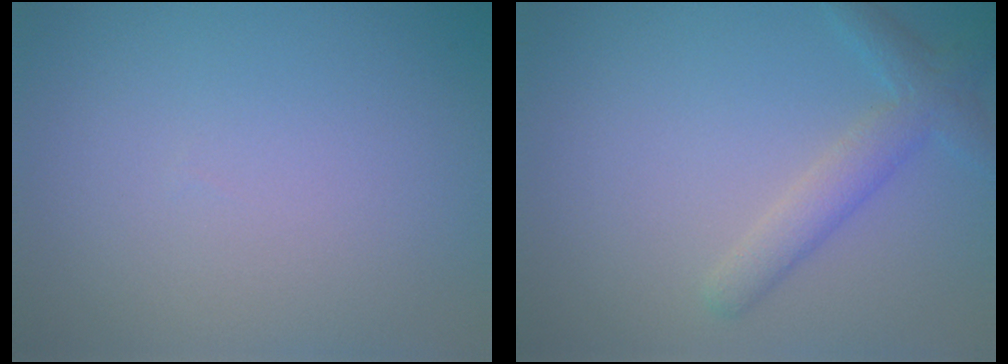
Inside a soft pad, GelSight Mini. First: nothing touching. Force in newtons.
{"total": 2.9, "press": 2.9, "slide": 0.1}